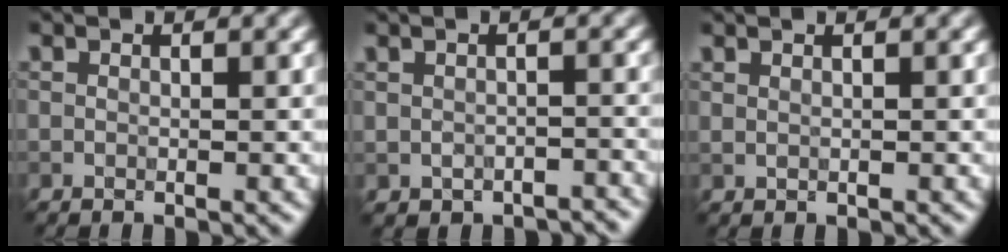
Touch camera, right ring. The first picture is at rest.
{"total": 2.2, "force": [-1.8, 1.1, 0.6], "torque": [-0.006, -0.008, -0.017]}
{"total": 1.0, "force": [0.9, 0.4, 0.3], "torque": [-0.003, -0.002, 0.008]}